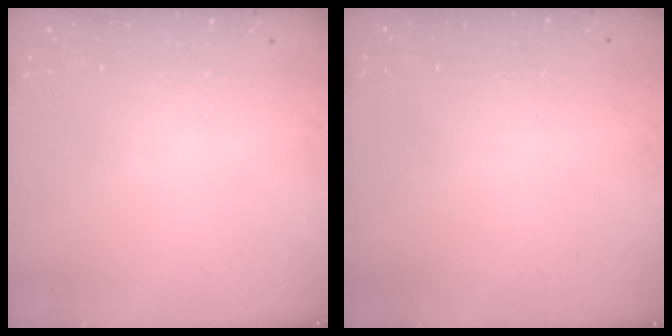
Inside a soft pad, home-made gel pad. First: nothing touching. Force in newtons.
{"total": 0.0}